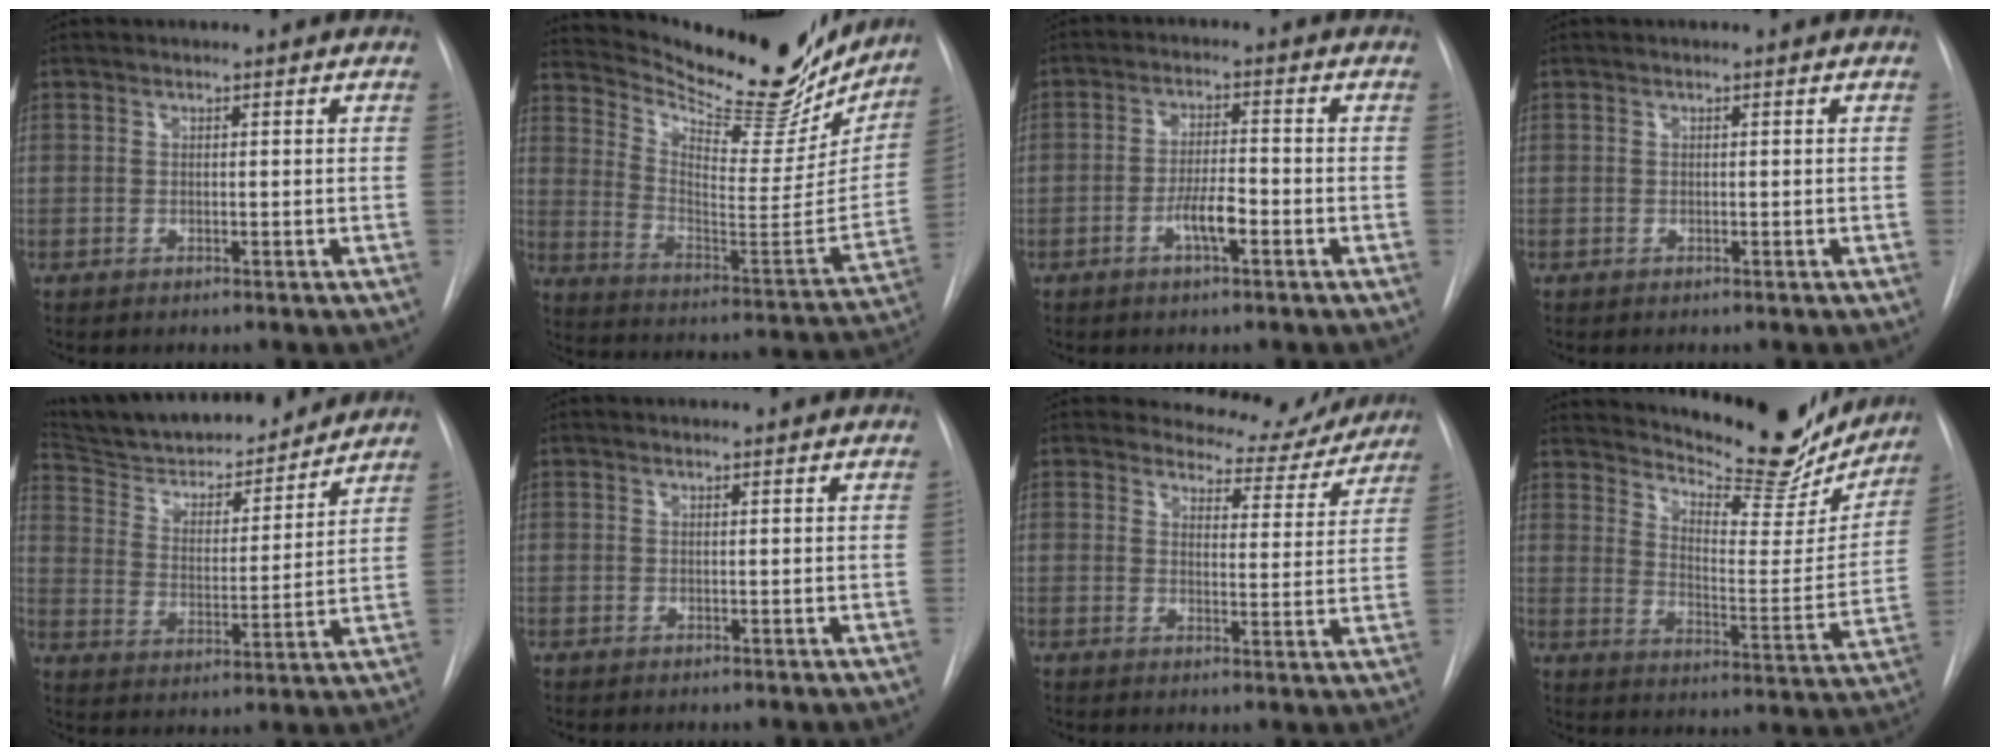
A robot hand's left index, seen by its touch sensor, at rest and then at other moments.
{"total": 26.5, "force": [23.3, 6.7, 10.8], "torque": [-0.171, -0.059, 0.322]}
{"total": 4.4, "force": [-2.0, 0.8, 3.8], "torque": [-0.072, 0.002, -0.037]}
{"total": 0.0}
{"total": 19.2, "force": [17.8, 3.8, 6.3], "torque": [-0.099, -0.002, 0.275]}
{"total": 1.3, "force": [1.2, 0.1, 0.1], "torque": [-0.010, 0.013, 0.018]}
{"total": 8.7, "force": [8.3, 2.6, -0.2], "torque": [0.017, -0.025, 0.091]}
{"total": 21.2, "force": [18.9, 5.3, 8.0], "torque": [-0.115, -0.045, 0.248]}